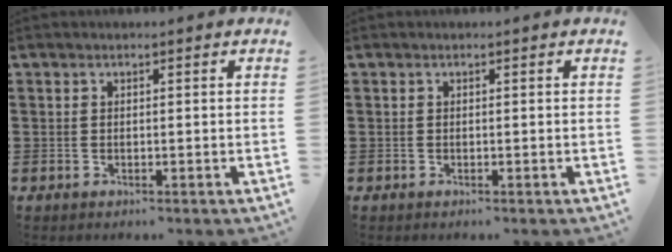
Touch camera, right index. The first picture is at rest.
{"total": 0.0}